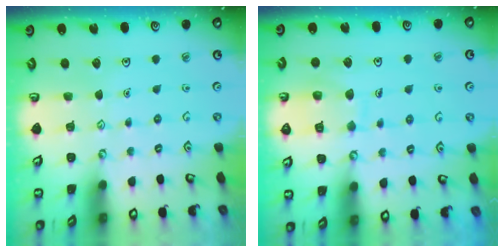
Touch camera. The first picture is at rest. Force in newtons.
{"total": 9.1, "press": 9.0, "slide": 0.9}